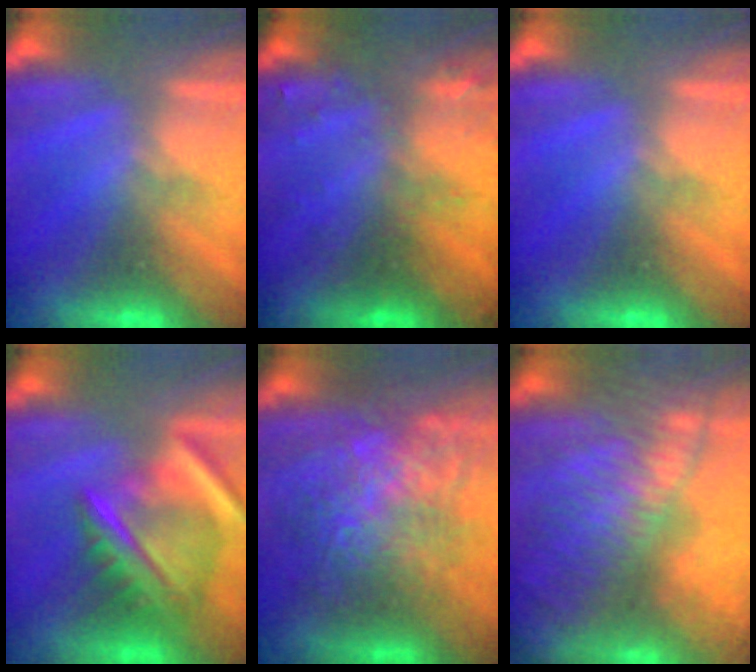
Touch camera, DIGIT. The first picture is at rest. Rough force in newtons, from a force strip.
{"total": 2.9}
{"total": 0.0}
{"total": 9.5}
{"total": 7.6}
{"total": 13.7}